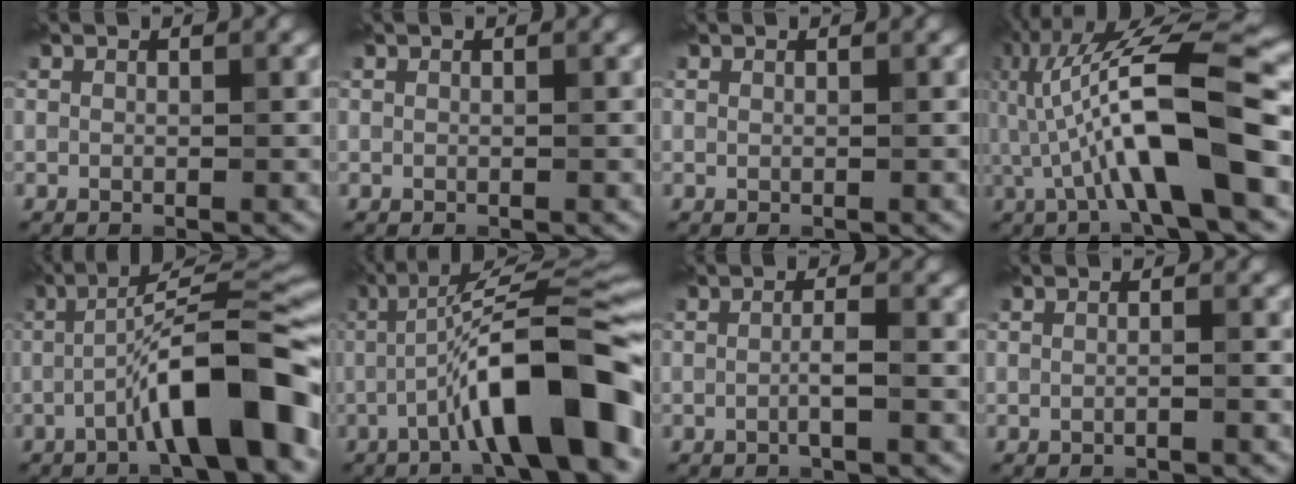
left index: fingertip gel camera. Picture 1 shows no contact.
{"total": 0.0}
{"total": 0.0}
{"total": 11.7, "force": [-0.9, 2.4, 11.4], "torque": [-0.202, 0.026, -0.022]}
{"total": 9.9, "force": [-3.6, 1.5, 9.1], "torque": [-0.132, 0.028, -0.064]}
{"total": 11.5, "force": [-3.6, 1.9, 10.8], "torque": [-0.153, 0.028, -0.066]}
{"total": 1.5, "force": [-0.3, -0.2, 1.4], "torque": [-0.023, 0.005, -0.007]}
{"total": 0.8, "force": [-0.2, -0.2, 0.7], "torque": [-0.011, -0.003, -0.012]}